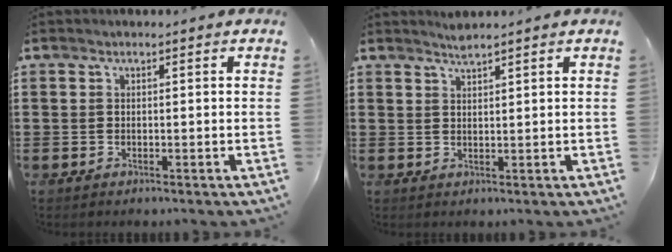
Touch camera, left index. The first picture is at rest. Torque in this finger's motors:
{"motor_torque": [0.43, -0.31, 0.00, 0.03]}